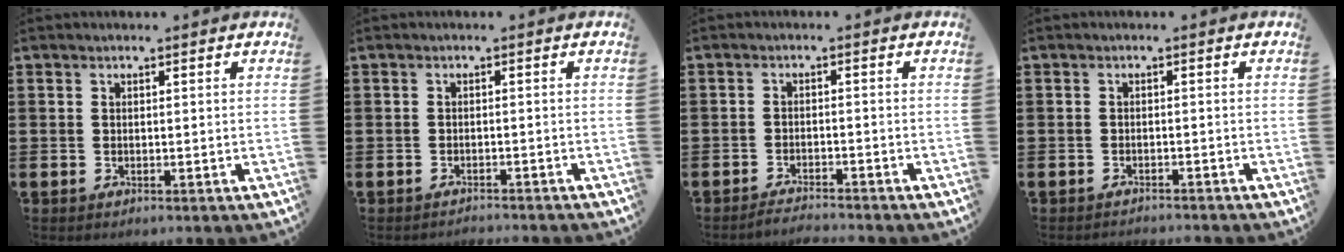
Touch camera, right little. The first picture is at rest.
{"total": 1.0, "force": [-1.0, -0.1, 0.0], "torque": [-0.002, 0.002, -0.022]}
{"total": 1.9, "force": [-1.8, -0.2, 0.2], "torque": [-0.005, 0.004, -0.037]}
{"total": 1.0, "force": [-1.0, -0.1, -0.1], "torque": [-0.001, 0.002, -0.021]}